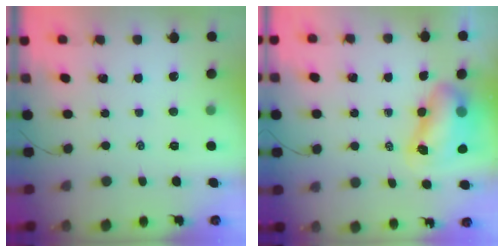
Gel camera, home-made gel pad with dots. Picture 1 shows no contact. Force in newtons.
{"total": 8.9, "press": 8.6, "slide": 2.2}